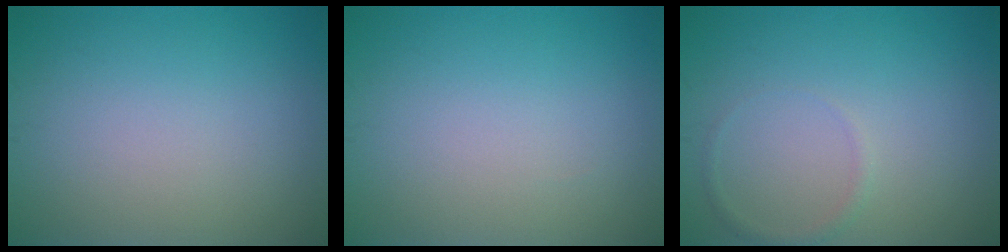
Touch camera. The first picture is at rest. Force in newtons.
{"total": 0.0}
{"total": 0.8, "press": 0.8, "slide": 0.0}